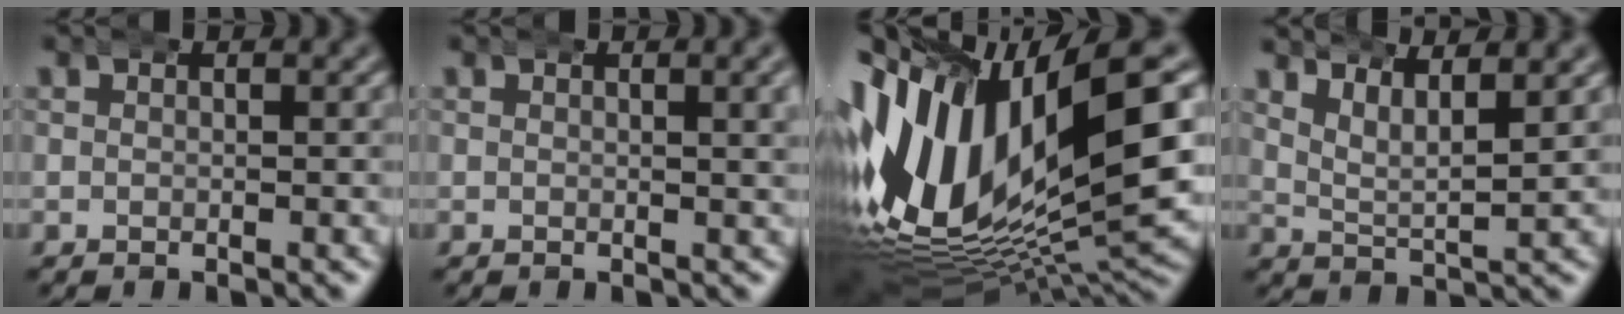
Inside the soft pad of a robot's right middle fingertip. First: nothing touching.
{"total": 1.5, "force": [0.7, 0.0, 1.3], "torque": [-0.011, 0.004, 0.012]}
{"total": 24.1, "force": [-0.3, 14.9, 18.9], "torque": [-0.340, -0.021, 0.010]}
{"total": 3.8, "force": [3.4, 0.9, 1.6], "torque": [-0.041, -0.005, 0.061]}